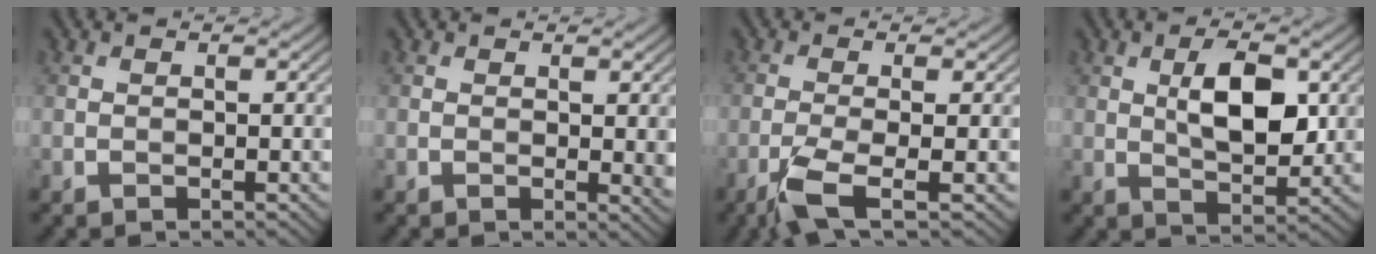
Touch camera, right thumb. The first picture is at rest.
{"total": 1.8, "force": [0.4, 0.5, 1.7], "torque": [-0.023, -0.007, 0.008]}
{"total": 5.1, "force": [-2.6, 0.8, 4.3], "torque": [-0.086, -0.001, -0.063]}
{"total": 7.3, "force": [1.6, 3.3, 6.3], "torque": [-0.111, 0.000, 0.030]}